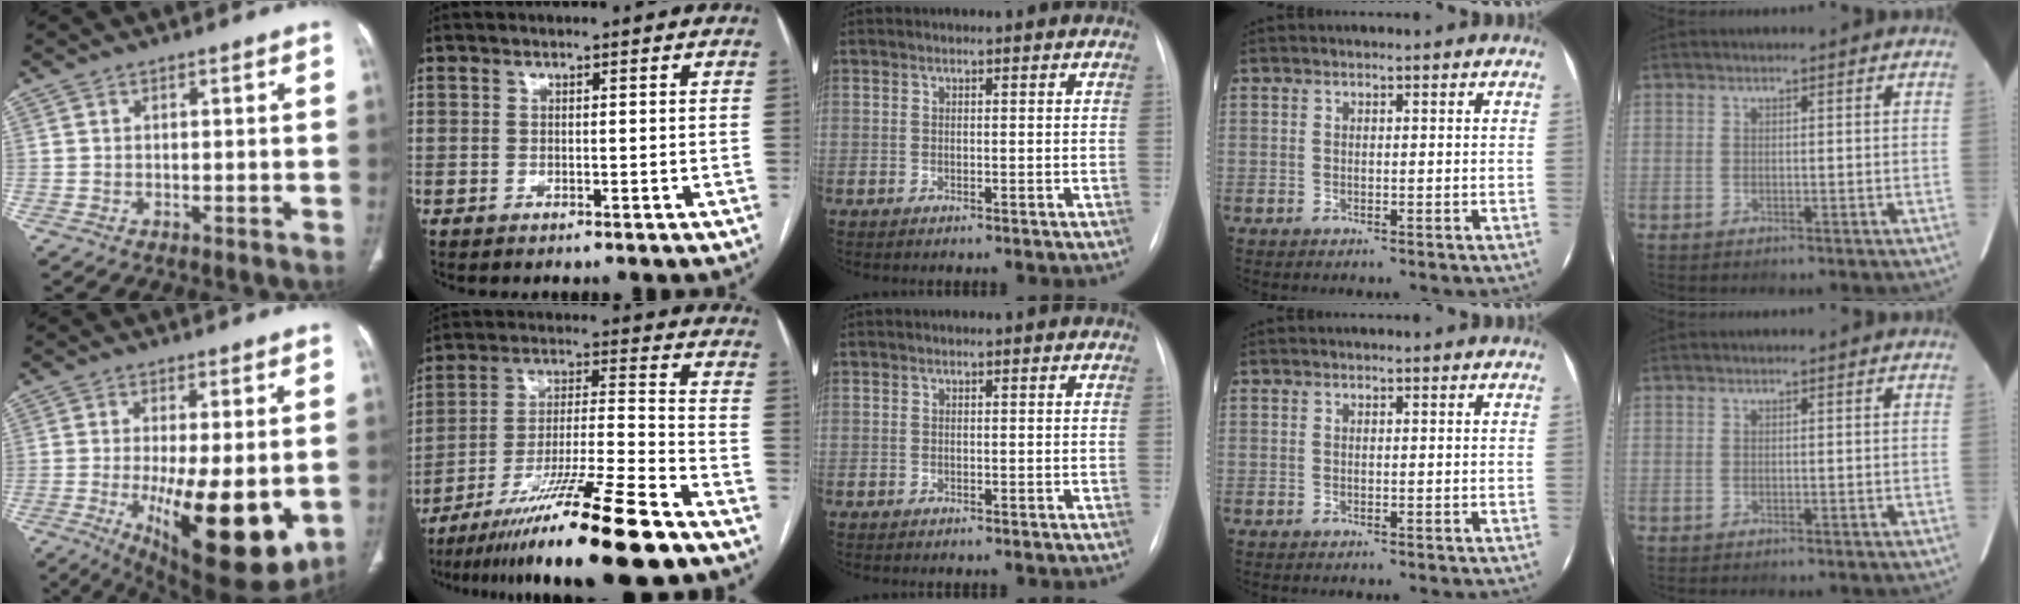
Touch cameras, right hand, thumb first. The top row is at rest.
{"thumb": {"total": 18.9, "force": [-3.9, 6.2, 17.5], "torque": [-0.253, -0.034, -0.038]}, "index": {"total": 19.7, "force": [-14.6, -1.0, 13.2], "torque": [-0.216, -0.030, -0.251]}}